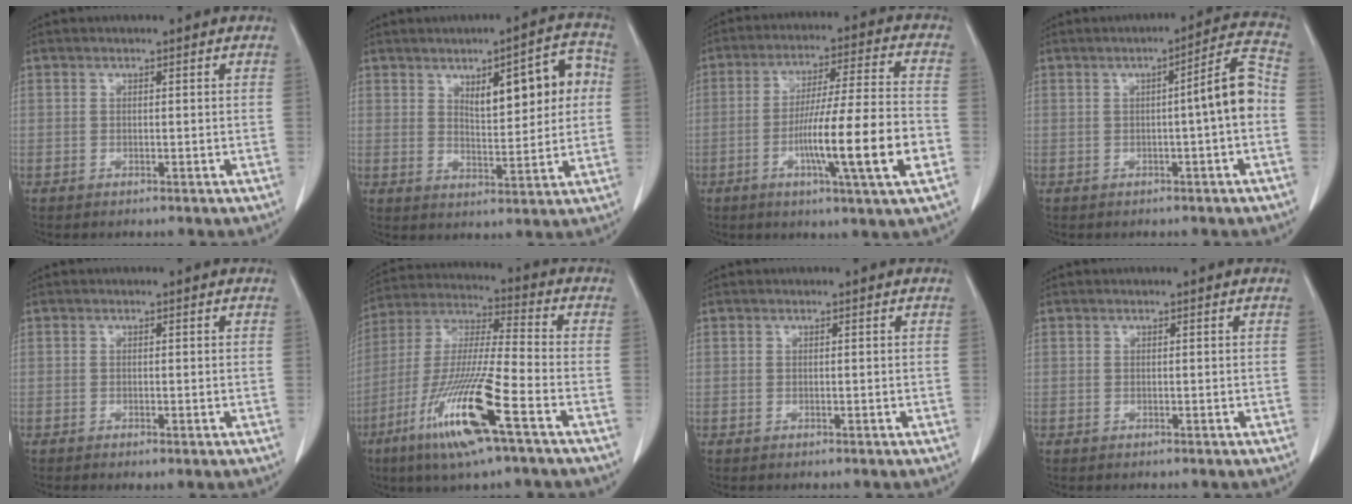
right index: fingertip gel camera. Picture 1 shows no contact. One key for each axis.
{"total": 10.2, "fx": 2.8, "fy": 3.0, "fz": 9.4, "tx": -0.126, "ty": 0.021, "tz": 0.045}
{"total": 15.7, "fx": -4.7, "fy": -0.2, "fz": 14.9, "tx": -0.257, "ty": -0.008, "tz": -0.079}
{"total": 6.7, "fx": -0.8, "fy": -0.2, "fz": 6.7, "tx": -0.090, "ty": 0.016, "tz": -0.013}
{"total": 0.8, "fx": -0.4, "fy": 0.1, "fz": 0.7, "tx": -0.012, "ty": -0.003, "tz": -0.005}
{"total": 16.9, "fx": -8.0, "fy": 0.6, "fz": 14.8, "tx": -0.313, "ty": -0.032, "tz": -0.154}
{"total": 0.0}
{"total": 0.0}